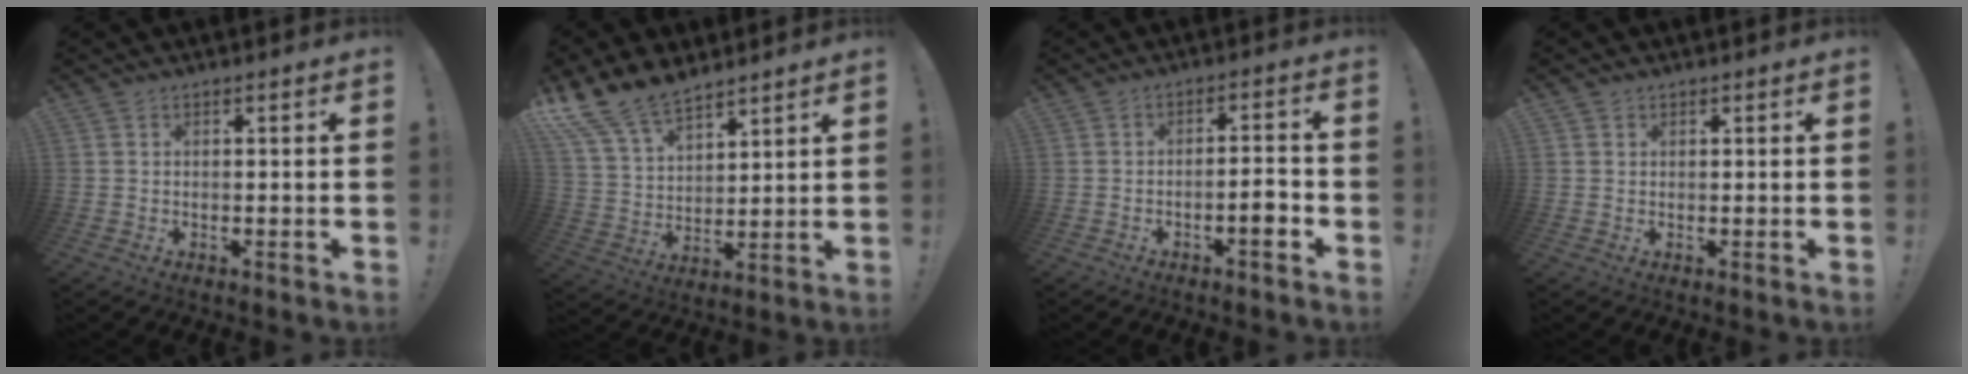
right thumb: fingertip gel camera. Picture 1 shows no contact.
{"total": 14.7, "force": [11.6, 6.8, 5.8], "torque": [-0.120, -0.076, 0.220]}
{"total": 5.6, "force": [-2.6, 1.1, 4.8], "torque": [-0.070, 0.010, -0.043]}
{"total": 0.9, "force": [0.7, 0.7, 0.0], "torque": [0.007, -0.003, 0.012]}